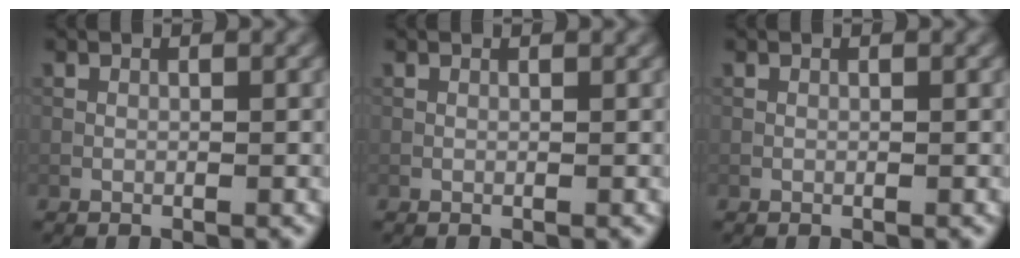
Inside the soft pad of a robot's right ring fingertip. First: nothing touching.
{"total": 0.5, "force": [0.5, 0.0, 0.1], "torque": [-0.003, 0.001, 0.004]}
{"total": 0.0}